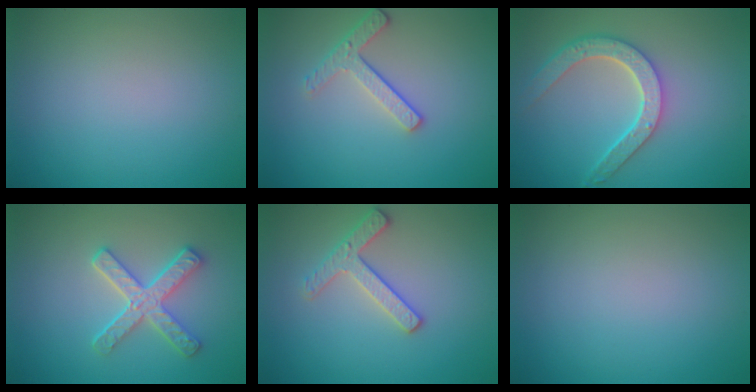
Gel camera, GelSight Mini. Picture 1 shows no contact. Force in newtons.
{"total": 2.6, "press": 2.2, "slide": 1.3}
{"total": 4.8, "press": 3.9, "slide": 2.8}
{"total": 3.7, "press": 3.2, "slide": 1.8}
{"total": 2.6, "press": 2.6, "slide": 0.3}
{"total": 0.0}